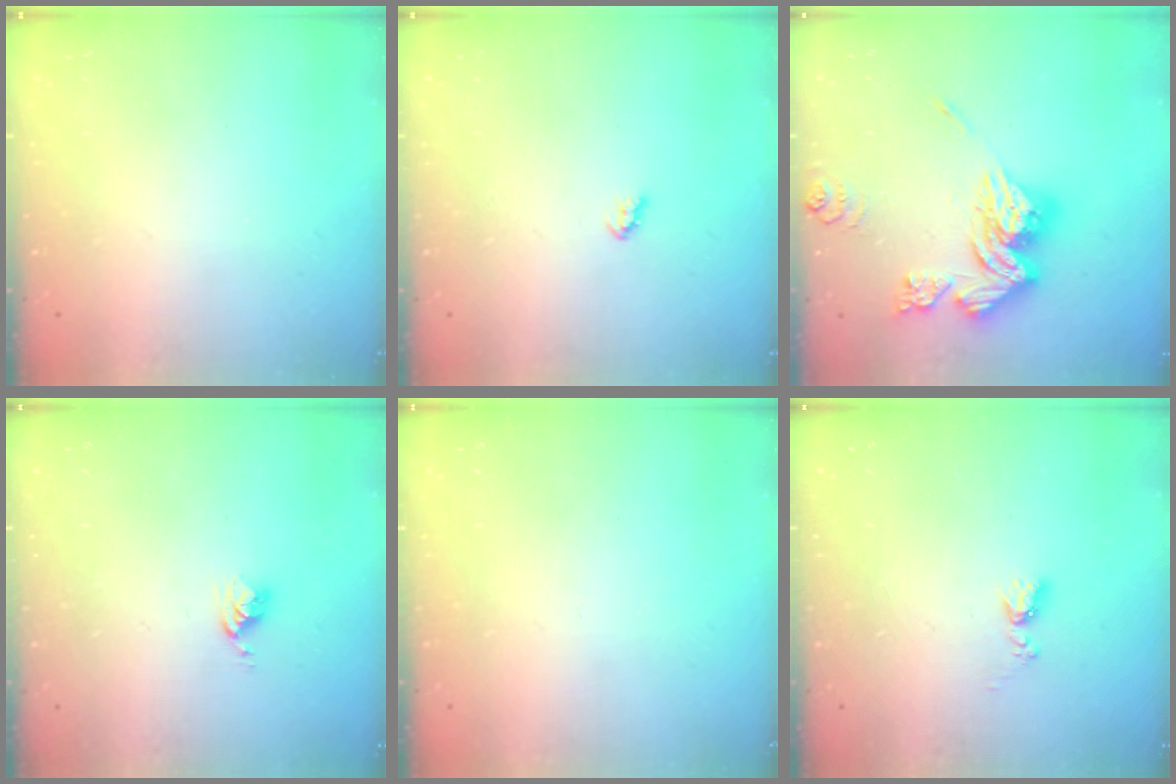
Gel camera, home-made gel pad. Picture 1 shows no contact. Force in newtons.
{"total": 2.7, "press": 2.7, "slide": 0.3}
{"total": 17.8, "press": 17.7, "slide": 1.6}
{"total": 4.3, "press": 4.3, "slide": 0.6}
{"total": 0.0}
{"total": 5.8, "press": 5.8, "slide": 0.7}